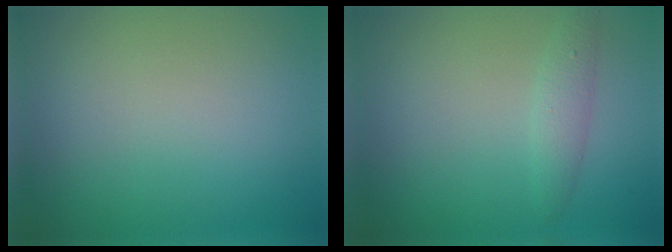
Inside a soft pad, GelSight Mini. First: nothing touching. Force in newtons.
{"total": 1.7, "press": 1.7, "slide": 0.1}